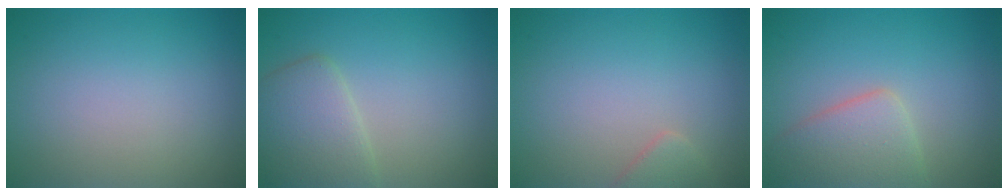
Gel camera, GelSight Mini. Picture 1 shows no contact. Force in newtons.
{"total": 3.8, "press": 3.8, "slide": 0.3}
{"total": 1.4, "press": 1.4, "slide": 0.1}
{"total": 4.0, "press": 4.0, "slide": 0.3}